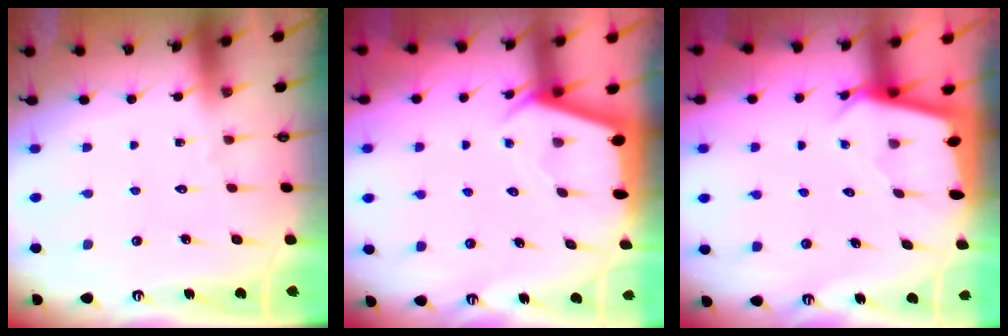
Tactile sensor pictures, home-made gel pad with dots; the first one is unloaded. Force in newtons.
{"total": 2.5, "press": 2.5, "slide": 0.4}
{"total": 2.4, "press": 2.4, "slide": 0.3}